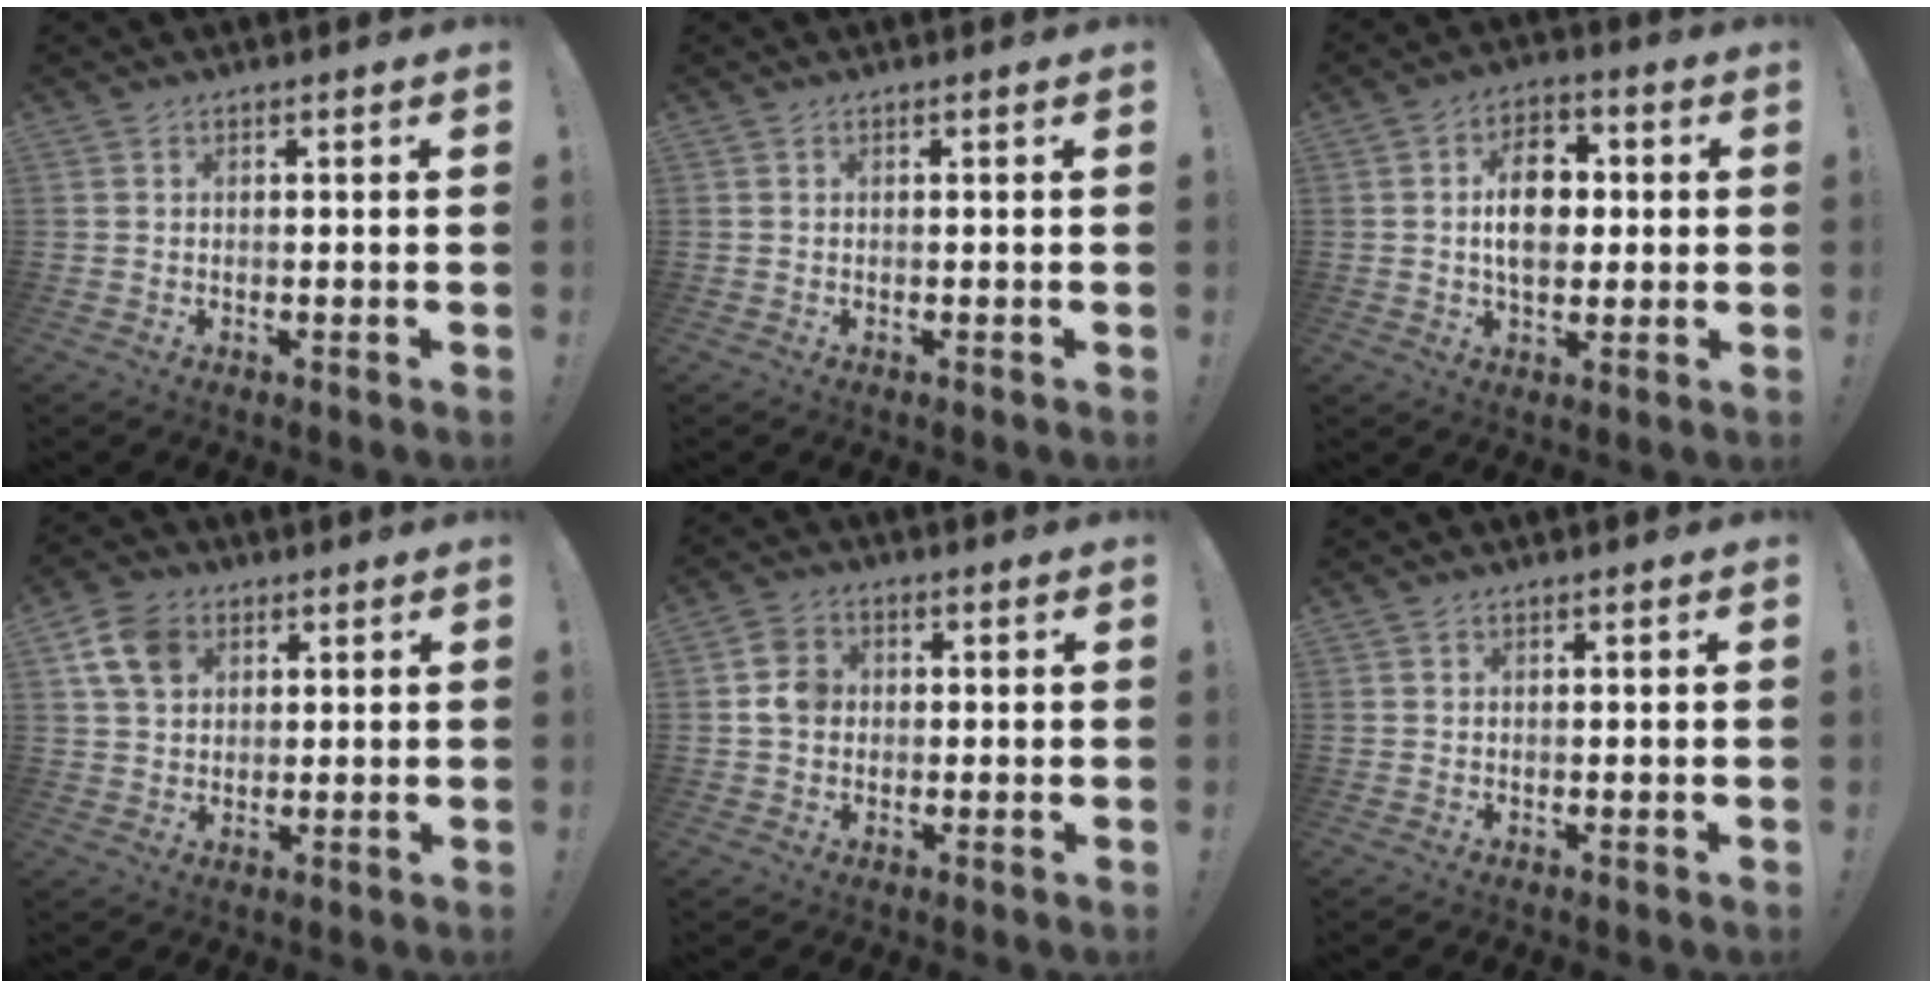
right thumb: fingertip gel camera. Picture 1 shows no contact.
{"total": 0.0}
{"total": 11.9, "force": [0.9, 8.4, 8.4], "torque": [-0.118, 0.010, 0.017]}
{"total": 9.6, "force": [4.2, 6.9, 5.2], "torque": [-0.096, -0.003, 0.083]}
{"total": 6.4, "force": [0.4, 5.2, 3.7], "torque": [-0.065, 0.011, 0.011]}
{"total": 0.0}